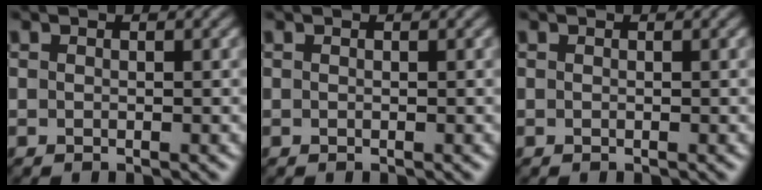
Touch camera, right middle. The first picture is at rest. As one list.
[{"total": 0.0}, {"total": 0.0}]